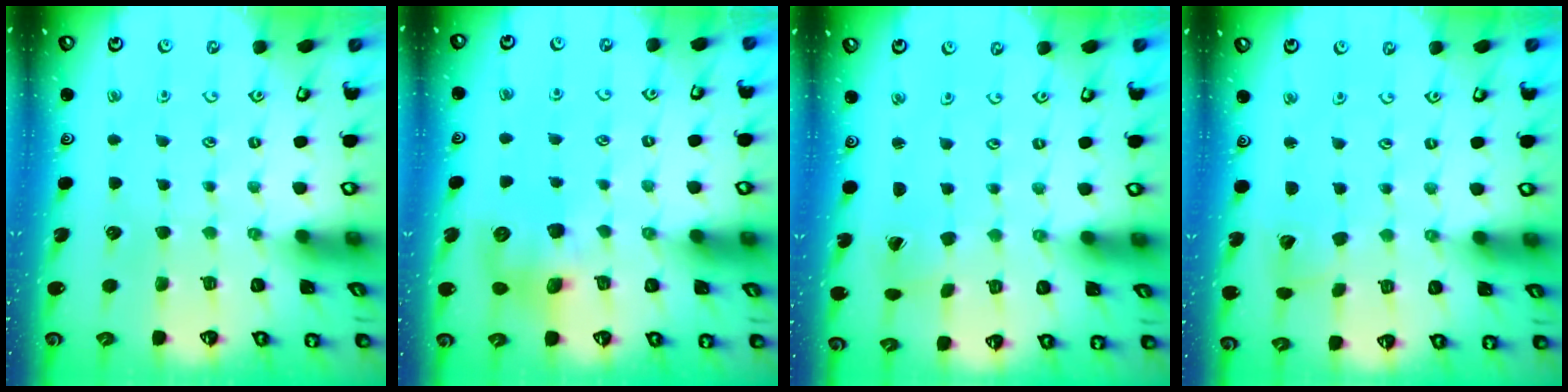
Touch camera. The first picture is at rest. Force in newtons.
{"total": 10.1, "press": 10.1, "slide": 0.6}
{"total": 1.0, "press": 1.0, "slide": 0.1}
{"total": 2.6, "press": 2.6, "slide": 0.4}